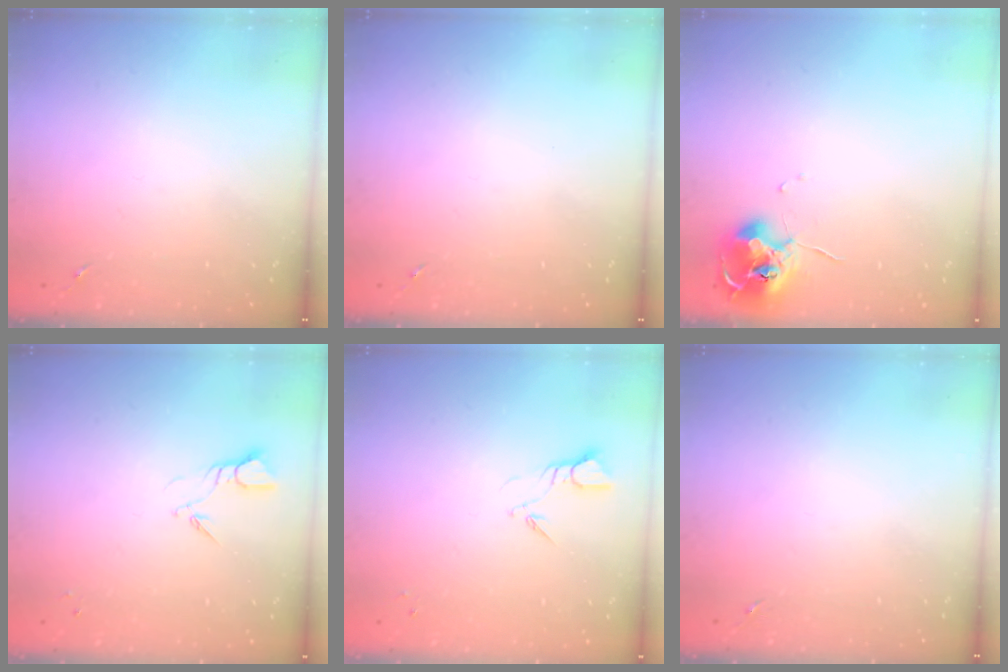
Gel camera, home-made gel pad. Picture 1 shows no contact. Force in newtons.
{"total": 0.0}
{"total": 9.8, "press": 9.8, "slide": 0.5}
{"total": 3.2, "press": 3.1, "slide": 0.3}
{"total": 3.2, "press": 3.1, "slide": 0.3}
{"total": 0.0}